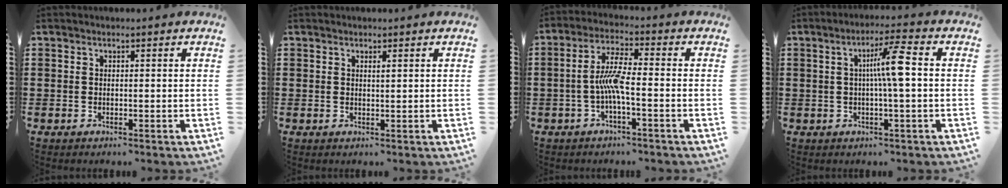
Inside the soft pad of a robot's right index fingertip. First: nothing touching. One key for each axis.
{"total": 0.6, "fx": 0.3, "fy": 0.0, "fz": 0.5, "tx": -0.011, "ty": 0.000, "tz": 0.006}
{"total": 6.1, "fx": -1.5, "fy": 1.1, "fz": 5.8, "tx": -0.125, "ty": -0.003, "tz": -0.036}
{"total": 6.3, "fx": 0.2, "fy": 0.2, "fz": 6.3, "tx": -0.118, "ty": 0.002, "tz": -0.004}